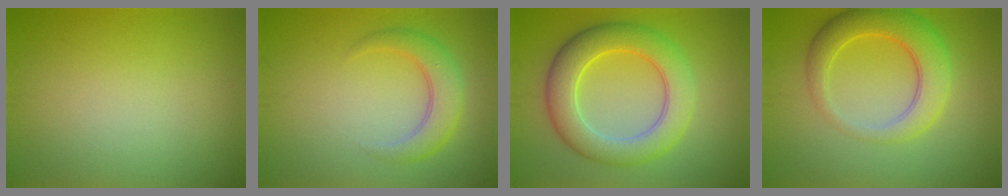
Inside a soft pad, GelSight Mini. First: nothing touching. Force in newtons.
{"total": 3.6, "press": 3.6, "slide": 0.1}
{"total": 6.8, "press": 6.8, "slide": 0.1}
{"total": 5.6, "press": 5.6, "slide": 0.2}